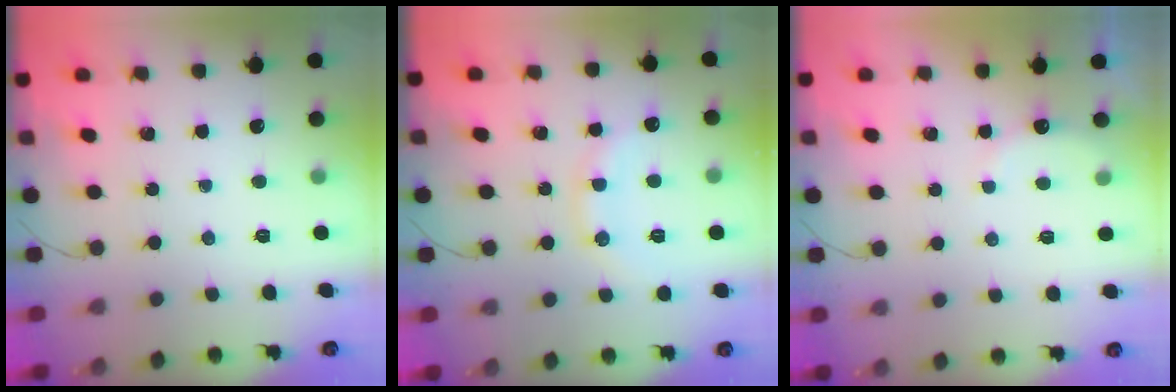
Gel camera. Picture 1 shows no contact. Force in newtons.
{"total": 12.3, "press": 12.2, "slide": 0.8}
{"total": 6.7, "press": 6.6, "slide": 1.2}